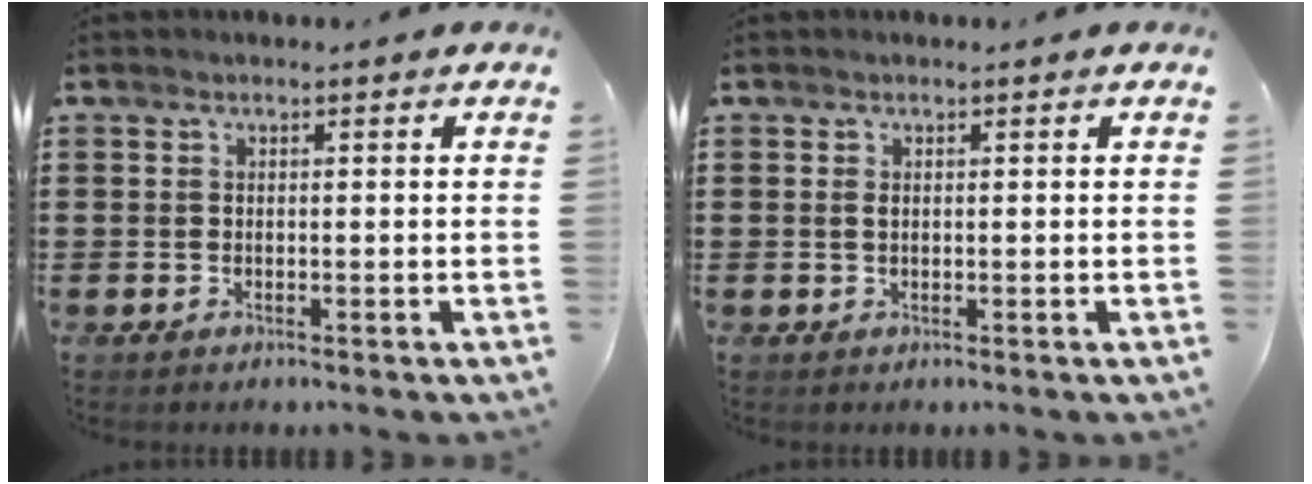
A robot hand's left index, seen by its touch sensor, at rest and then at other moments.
{"total": 1.0, "force": [0.1, 0.4, 0.9], "torque": [-0.027, -0.001, -0.001]}